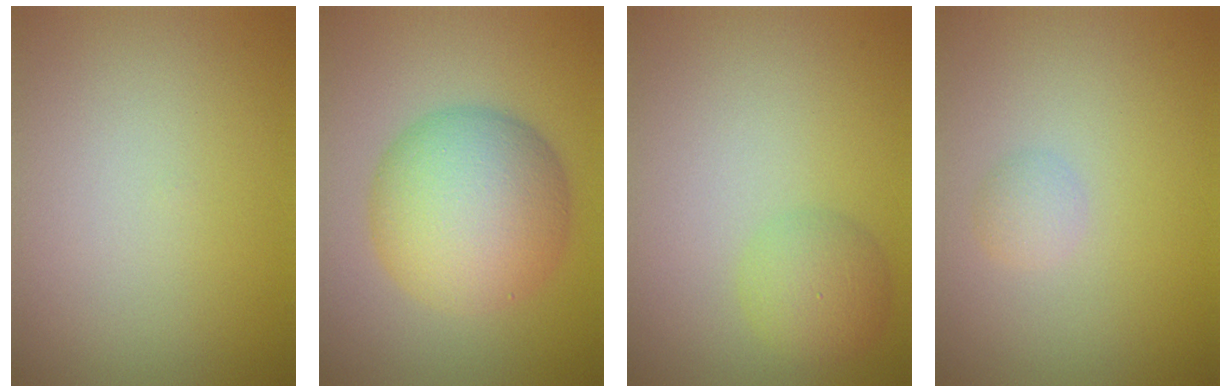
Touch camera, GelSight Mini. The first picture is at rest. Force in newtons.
{"total": 8.7, "press": 8.7, "slide": 0.2}
{"total": 2.5, "press": 2.5, "slide": 0.1}
{"total": 1.1, "press": 1.1, "slide": 0.0}